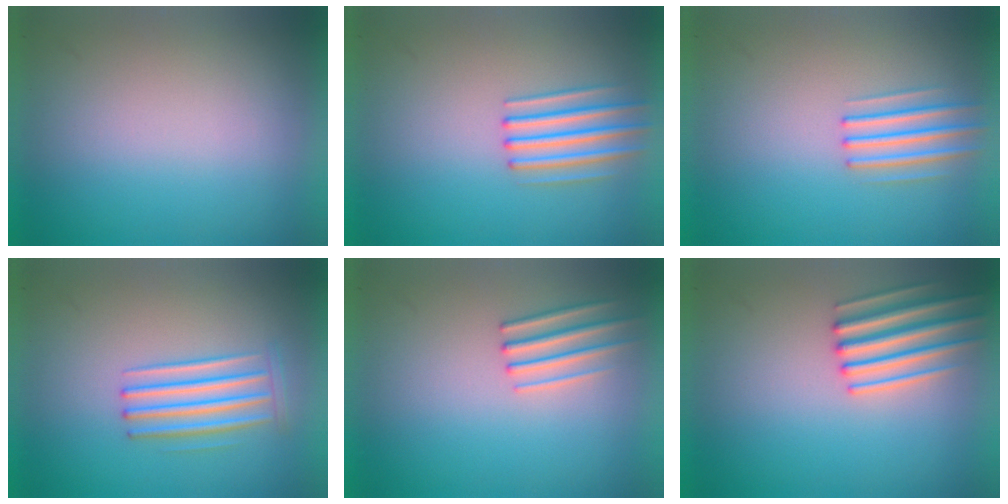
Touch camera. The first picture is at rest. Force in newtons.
{"total": 2.6}
{"total": 2.3}
{"total": 2.9}
{"total": 2.4}
{"total": 3.2}